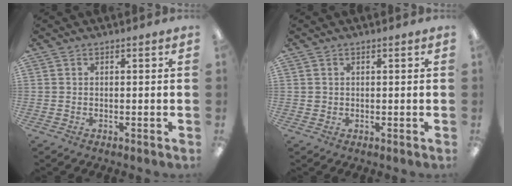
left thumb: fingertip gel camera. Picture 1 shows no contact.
{"total": 1.0, "force": [0.3, 0.9, 0.2], "torque": [-0.006, 0.005, 0.005]}